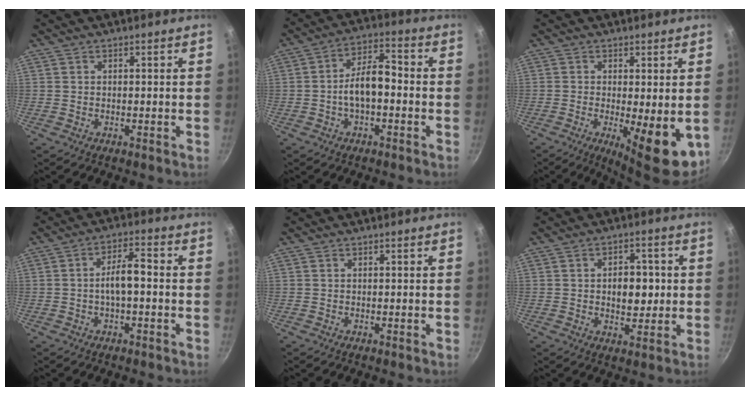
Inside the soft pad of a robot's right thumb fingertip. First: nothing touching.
{"total": 8.6, "force": [-1.6, 4.3, 7.3], "torque": [-0.112, 0.041, -0.034]}
{"total": 10.3, "force": [-1.9, 3.2, 9.6], "torque": [-0.120, -0.008, -0.013]}
{"total": 6.0, "force": [-0.8, 2.2, 5.5], "torque": [-0.094, 0.030, -0.018]}
{"total": 0.0}
{"total": 7.3, "force": [0.3, 4.7, 5.6], "torque": [-0.050, 0.002, 0.006]}